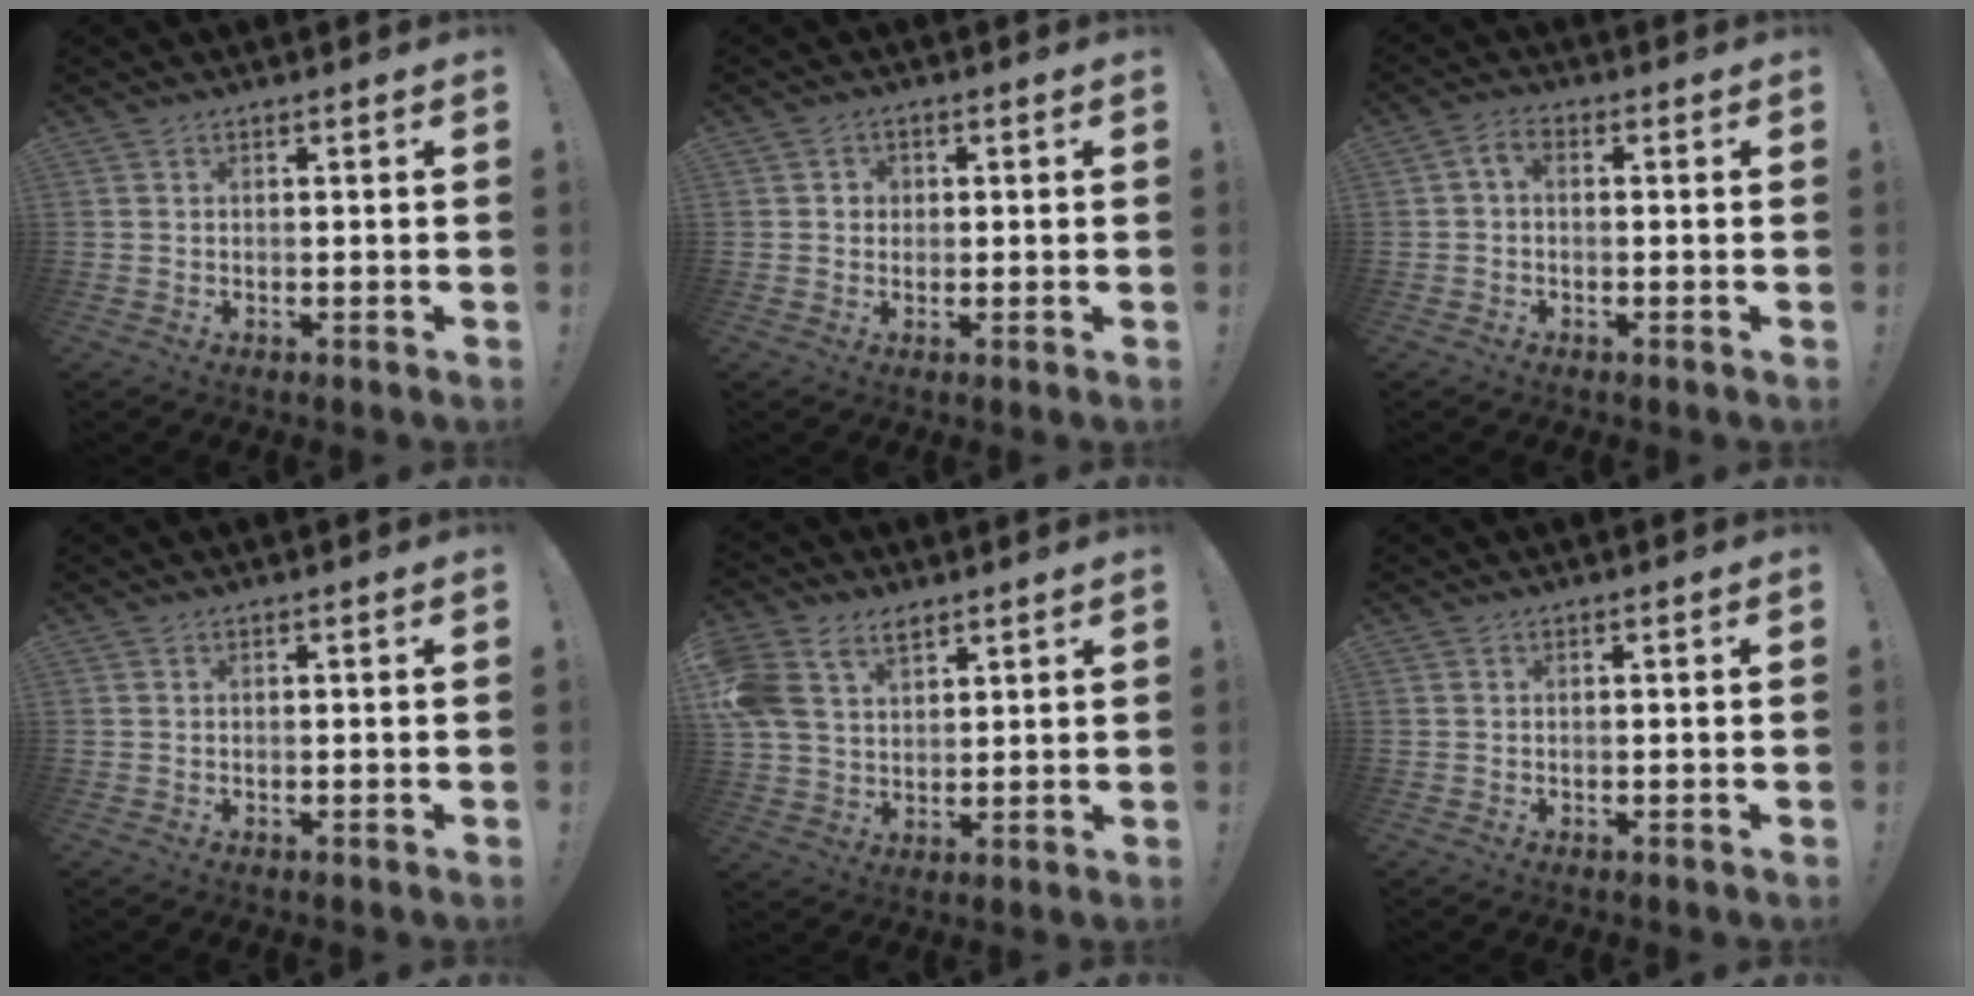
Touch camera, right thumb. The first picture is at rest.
{"total": 2.7, "force": [0.0, 2.5, 0.9], "torque": [-0.011, 0.003, -0.001]}
{"total": 3.0, "force": [-0.1, 1.8, 2.5], "torque": [-0.044, 0.008, -0.001]}
{"total": 0.0}
{"total": 12.1, "force": [6.6, 8.3, 5.9], "torque": [-0.129, -0.023, 0.133]}
{"total": 0.0}